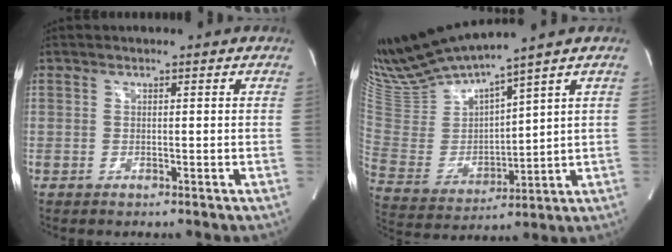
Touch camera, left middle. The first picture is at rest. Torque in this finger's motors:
{"motor_torque": [-0.18, -0.66, 0.30, 0.18]}